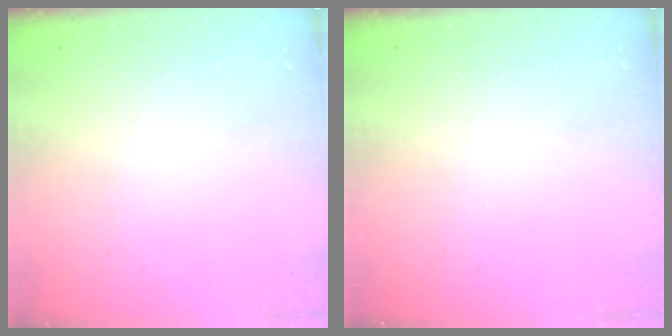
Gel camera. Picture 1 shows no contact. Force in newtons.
{"total": 0.0}